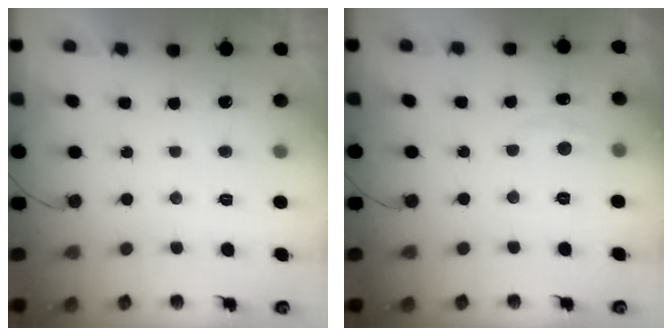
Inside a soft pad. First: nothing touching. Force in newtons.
{"total": 3.6, "press": 3.6, "slide": 0.5}